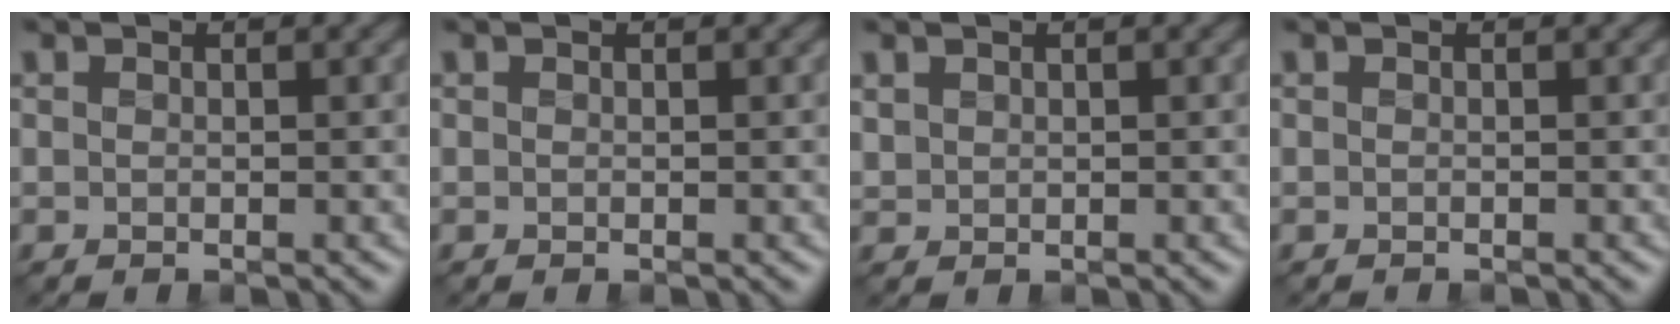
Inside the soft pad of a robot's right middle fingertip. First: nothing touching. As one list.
[{"total": 0.0}, {"total": 0.7, "force": [0.5, 0.5, 0.1], "torque": [-0.008, 0.000, 0.013]}, {"total": 0.0}]